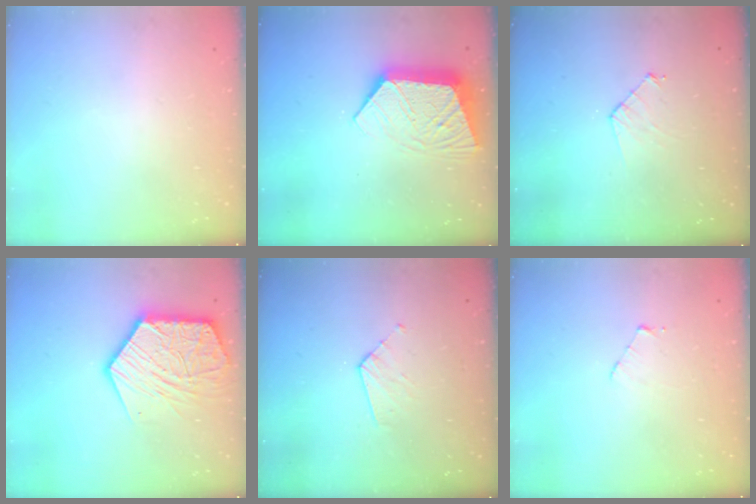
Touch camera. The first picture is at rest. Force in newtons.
{"total": 12.3, "press": 12.2, "slide": 1.0}
{"total": 6.7, "press": 6.7, "slide": 0.5}
{"total": 16.6, "press": 16.6, "slide": 1.3}
{"total": 3.8, "press": 3.8, "slide": 0.3}
{"total": 3.8, "press": 3.8, "slide": 0.3}